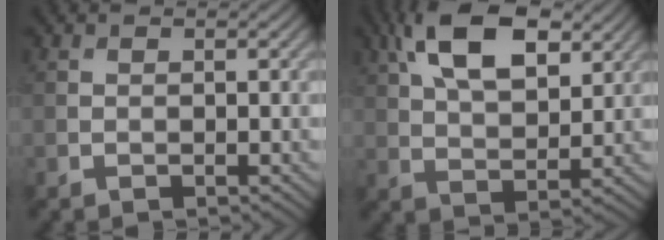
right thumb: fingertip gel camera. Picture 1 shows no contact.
{"total": 12.1, "force": [5.8, 5.9, 8.9], "torque": [-0.174, 0.017, 0.103]}